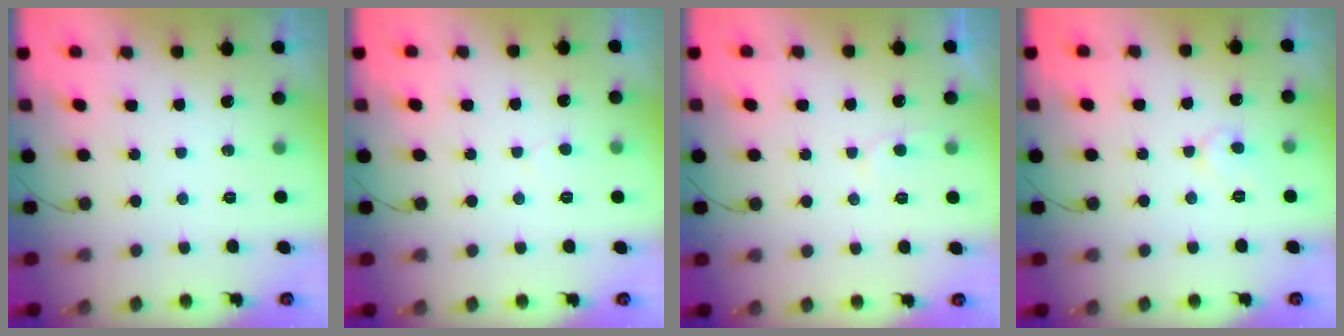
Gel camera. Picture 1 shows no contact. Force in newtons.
{"total": 2.9, "press": 2.9, "slide": 0.3}
{"total": 6.1, "press": 6.0, "slide": 0.6}
{"total": 5.1, "press": 5.0, "slide": 0.4}